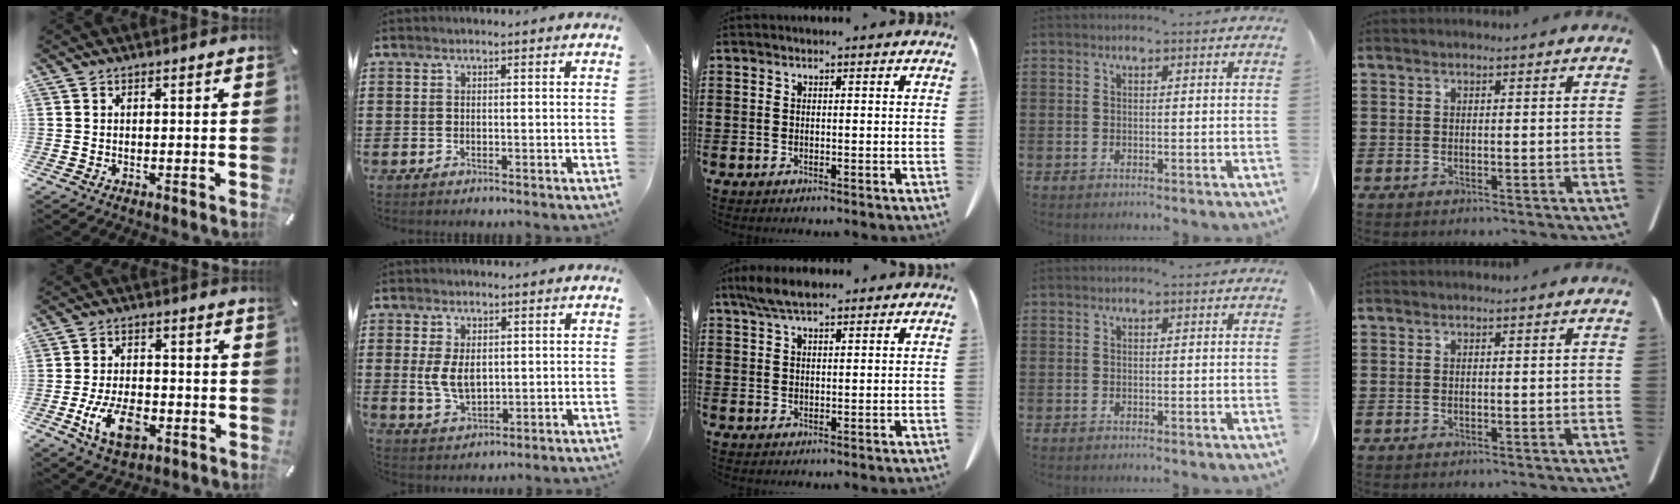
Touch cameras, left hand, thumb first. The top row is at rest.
{"thumb": {"total": 10.9, "force": [-3.8, 6.3, 8.0], "torque": [-0.166, 0.001, -0.069]}, "index": {"total": 5.3, "force": [0.7, 3.2, 4.2], "torque": [-0.092, 0.001, 0.009]}, "middle": {"total": 4.6, "force": [3.3, 1.1, 3.0], "torque": [-0.066, -0.002, 0.063]}}